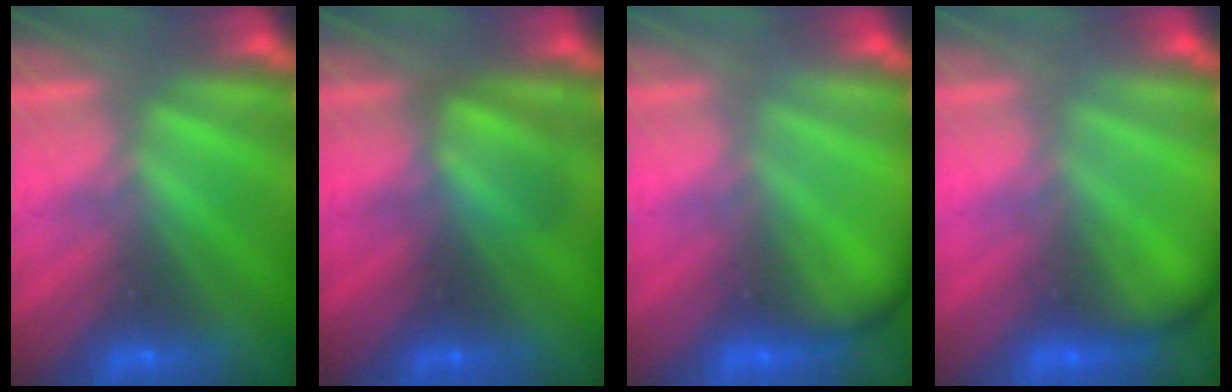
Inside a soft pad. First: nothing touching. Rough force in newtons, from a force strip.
{"total": 2.4}
{"total": 2.3}
{"total": 2.3}